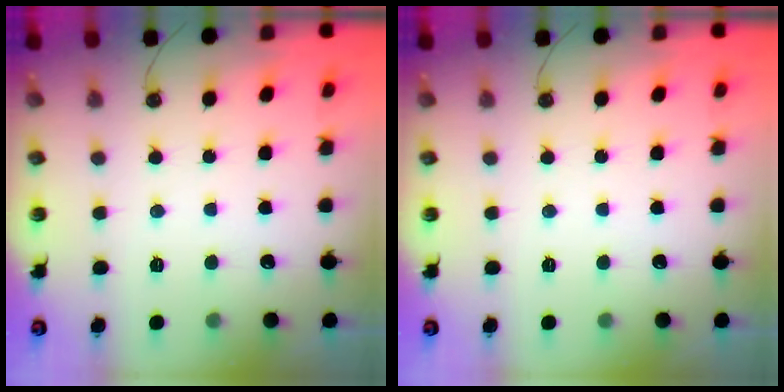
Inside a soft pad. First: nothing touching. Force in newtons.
{"total": 0.0}